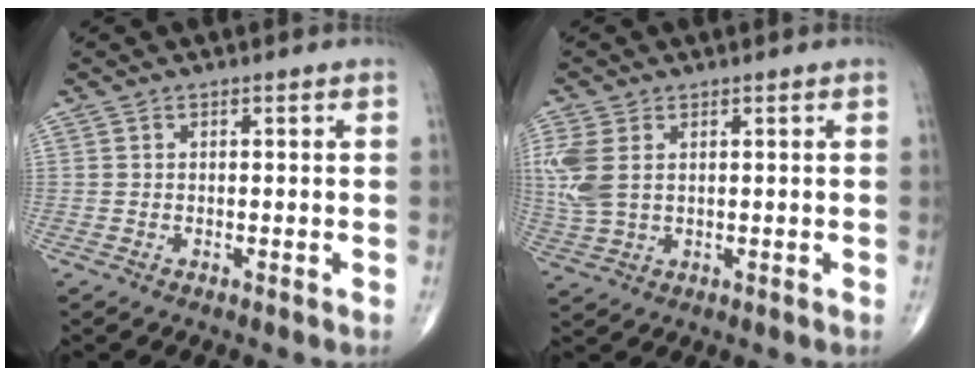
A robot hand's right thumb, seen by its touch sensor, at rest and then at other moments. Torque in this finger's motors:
{"motor_torque": [1.53, 1.50, 1.32, 0.31, 0.11]}